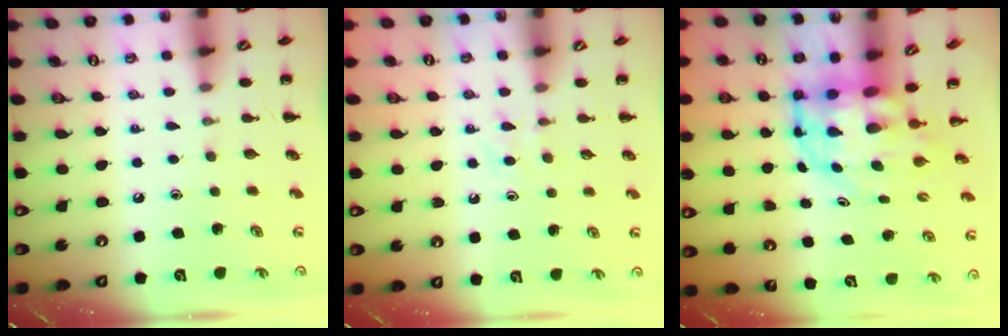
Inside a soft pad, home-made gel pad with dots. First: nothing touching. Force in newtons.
{"total": 3.4, "press": 3.2, "slide": 1.2}
{"total": 7.1, "press": 6.9, "slide": 1.7}